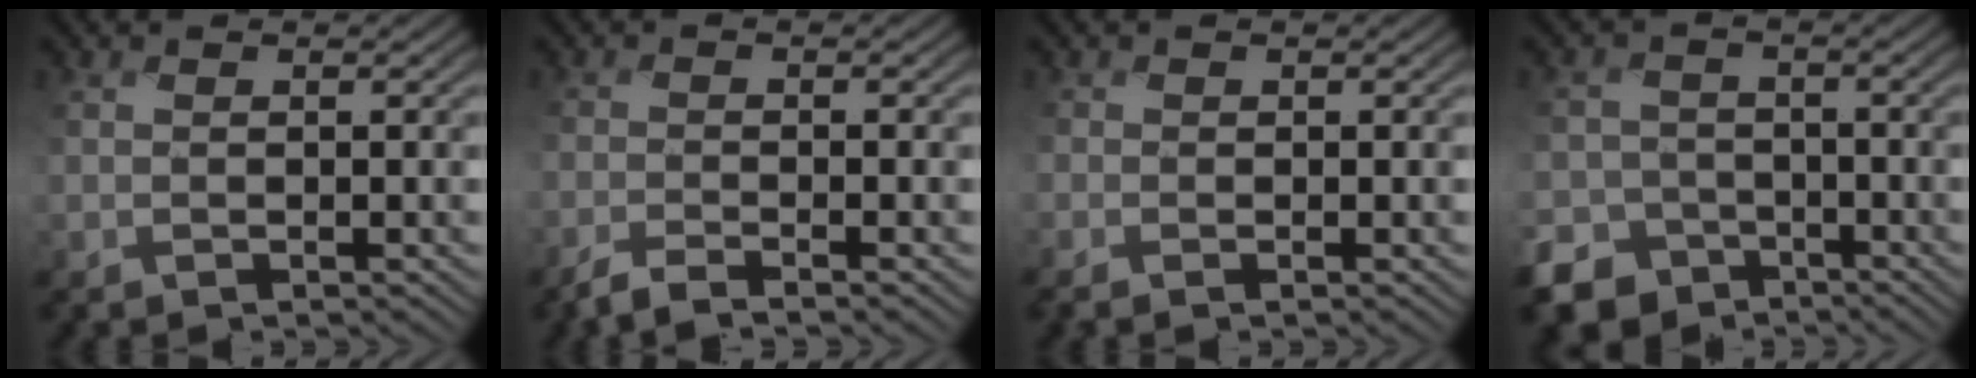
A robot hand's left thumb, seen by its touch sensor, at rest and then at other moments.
{"total": 2.7, "force": [-2.3, 0.3, 1.5], "torque": [-0.028, -0.003, -0.053]}
{"total": 1.4, "force": [-1.0, 0.8, 0.6], "torque": [-0.018, -0.007, -0.026]}
{"total": 9.3, "force": [-6.1, 6.9, 1.6], "torque": [-0.055, -0.033, -0.114]}